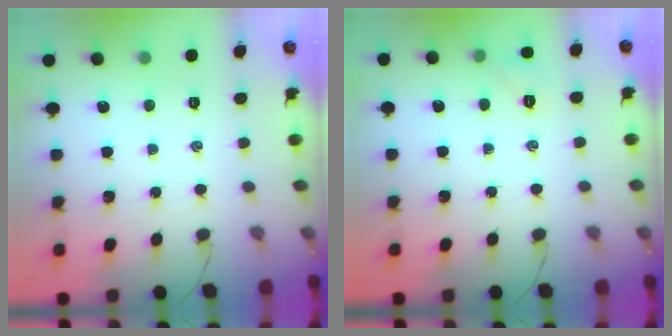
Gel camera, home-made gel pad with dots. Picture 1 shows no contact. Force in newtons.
{"total": 4.8, "press": 4.6, "slide": 1.5}